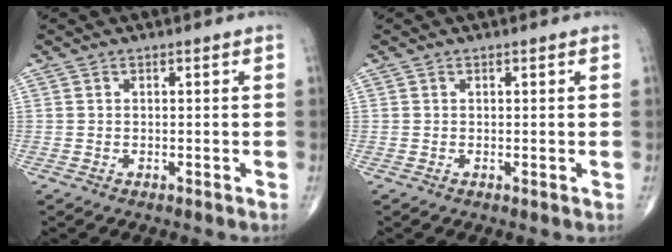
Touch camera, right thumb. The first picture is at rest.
{"total": 0.0}